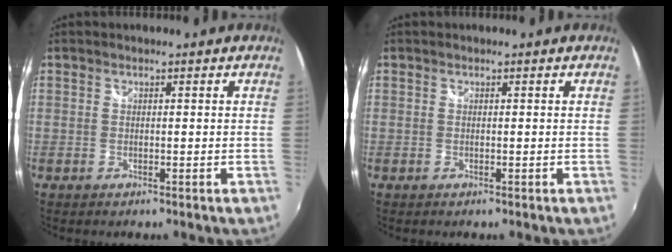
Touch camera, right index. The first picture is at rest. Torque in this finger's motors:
{"motor_torque": [0.00, 0.00, 0.00, 0.00]}